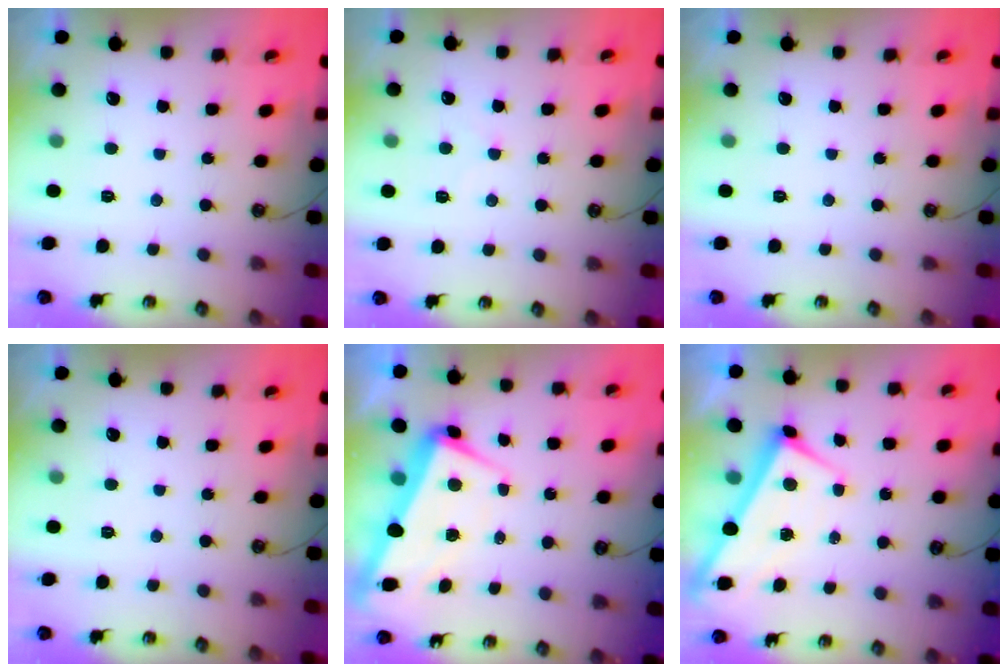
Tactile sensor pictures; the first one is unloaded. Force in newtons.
{"total": 1.0, "press": 1.0, "slide": 0.3}
{"total": 0.0}
{"total": 0.0}
{"total": 1.3, "press": 0.4, "slide": 1.2}
{"total": 1.0, "press": 1.0, "slide": 0.1}